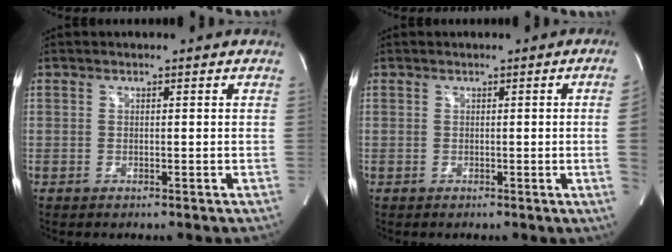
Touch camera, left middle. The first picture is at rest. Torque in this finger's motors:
{"motor_torque": [0.19, -0.53, -0.72, -0.07]}